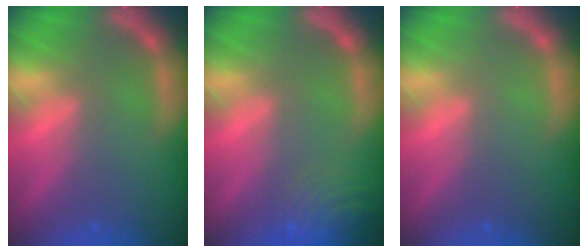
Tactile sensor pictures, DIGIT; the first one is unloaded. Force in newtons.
{"total": 7.5}
{"total": 0.0}